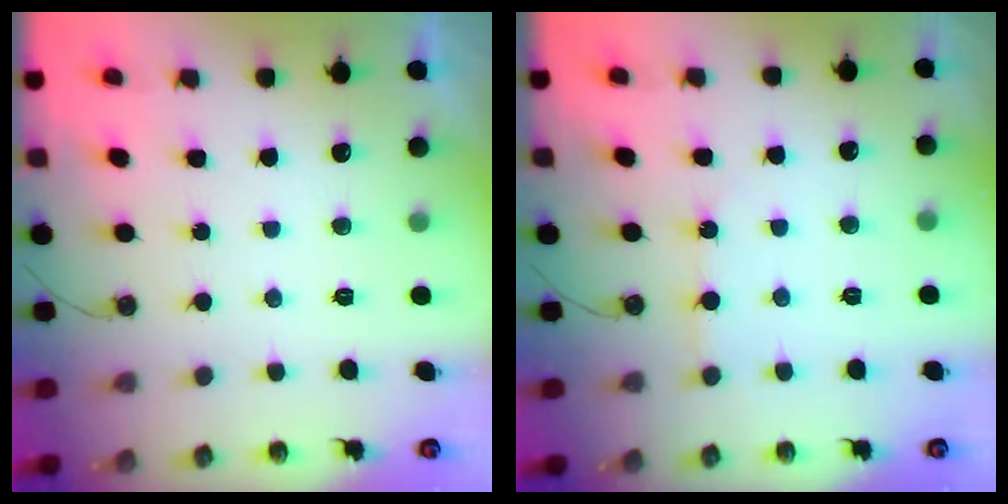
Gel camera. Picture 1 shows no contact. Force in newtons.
{"total": 3.3, "press": 3.3, "slide": 0.4}